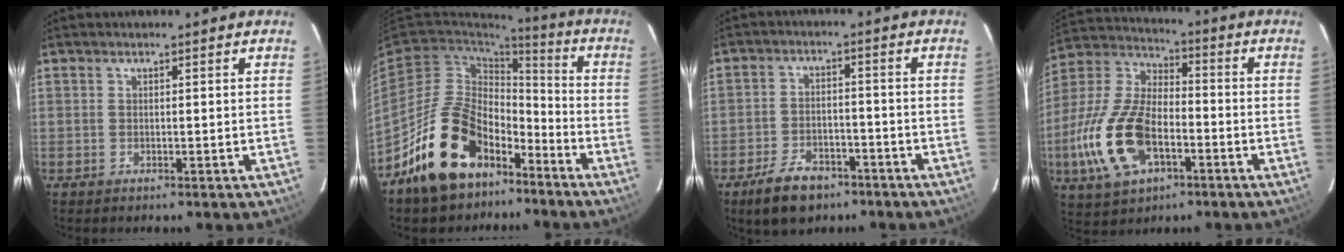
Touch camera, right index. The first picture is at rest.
{"total": 18.8, "force": [-12.0, 11.0, 9.5], "torque": [-0.195, 0.028, -0.182]}
{"total": 9.2, "force": [-6.3, 4.9, 4.5], "torque": [-0.110, 0.007, -0.097]}
{"total": 18.3, "force": [-6.3, 9.6, 14.3], "torque": [-0.326, -0.006, -0.114]}